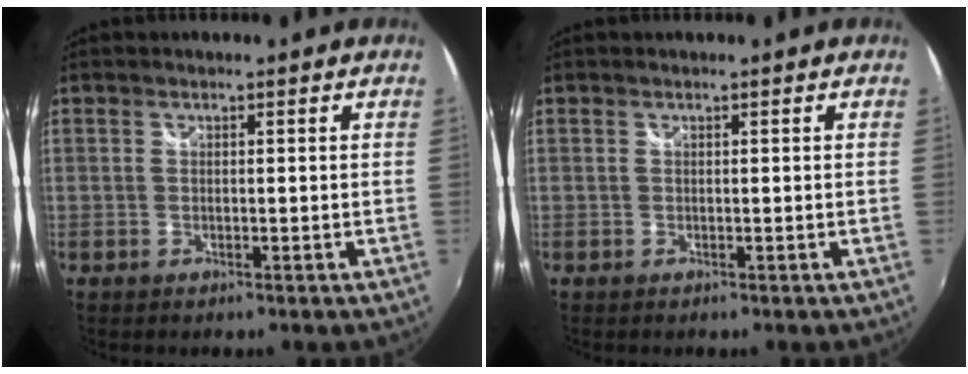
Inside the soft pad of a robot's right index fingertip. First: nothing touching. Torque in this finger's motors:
{"motor_torque": [0.24, 0.21, 0.02, 0.00]}